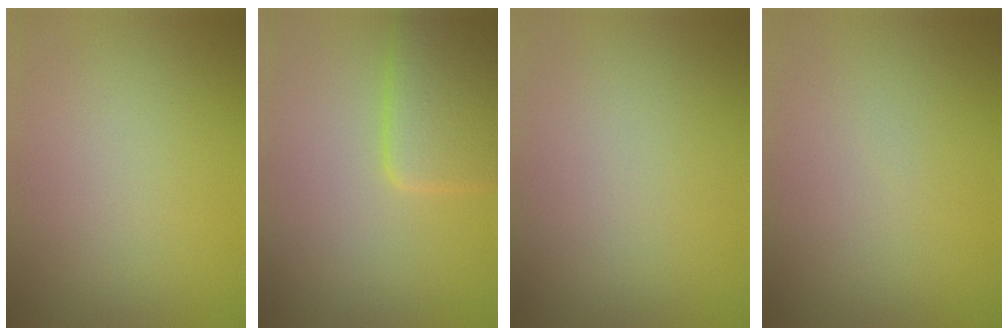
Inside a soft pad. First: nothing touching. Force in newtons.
{"total": 4.5, "press": 4.5, "slide": 0.1}
{"total": 0.0}
{"total": 0.0}